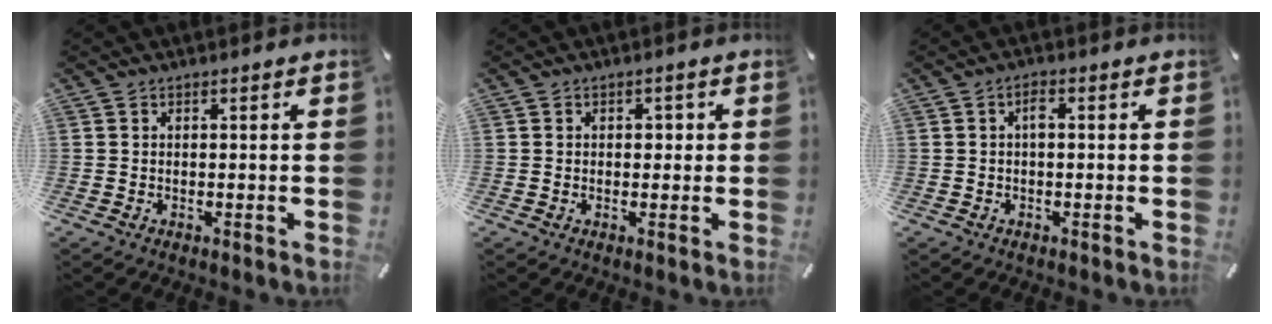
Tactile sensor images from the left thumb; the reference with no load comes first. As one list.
[{"total": 1.5, "force": [0.0, 1.2, 0.9], "torque": [-0.010, 0.003, -0.006]}, {"total": 2.2, "force": [0.1, 0.9, 2.0], "torque": [-0.042, 0.006, -0.001]}]